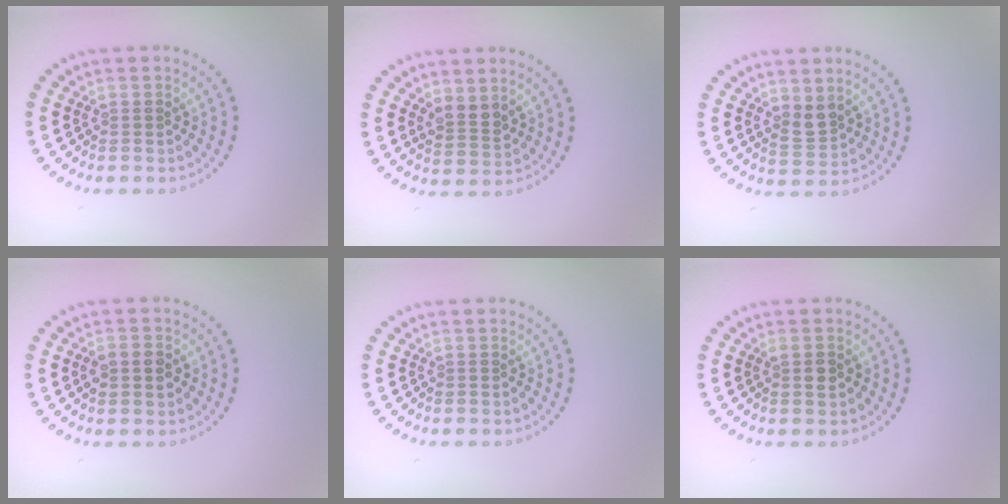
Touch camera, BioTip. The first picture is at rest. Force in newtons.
{"total": 2.0, "press": 1.7, "slide": 1.2}
{"total": 2.0, "press": 1.6, "slide": 1.2}
{"total": 2.7, "press": 2.7, "slide": 0.2}
{"total": 0.0}
{"total": 1.1, "press": 1.0, "slide": 0.4}